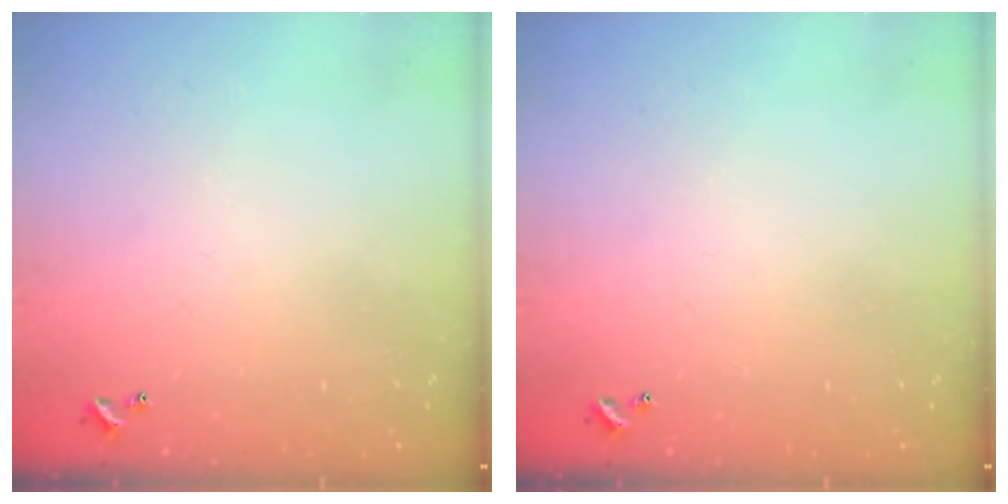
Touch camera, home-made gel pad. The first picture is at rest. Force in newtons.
{"total": 0.0}